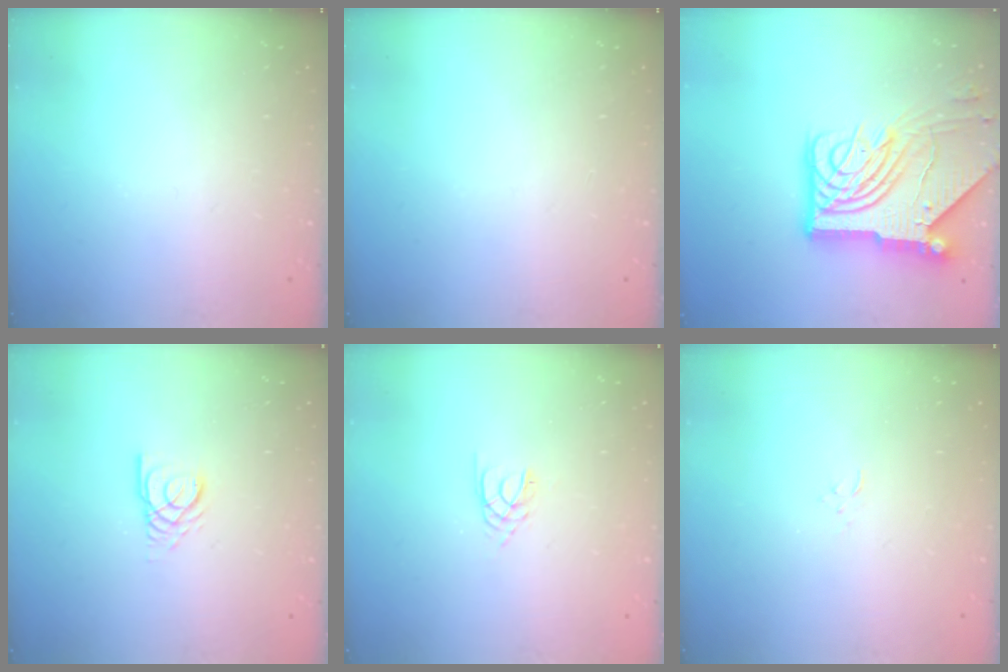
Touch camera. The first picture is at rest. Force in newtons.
{"total": 0.0}
{"total": 19.9, "press": 19.8, "slide": 2.6}
{"total": 3.0, "press": 2.9, "slide": 0.3}
{"total": 2.1, "press": 2.1, "slide": 0.3}
{"total": 2.4, "press": 2.4, "slide": 0.3}